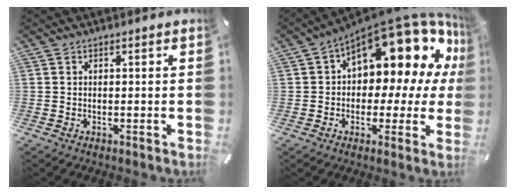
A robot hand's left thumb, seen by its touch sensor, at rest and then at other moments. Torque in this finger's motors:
{"motor_torque": [2.18, 2.83, 1.61, -1.16, 0.22]}